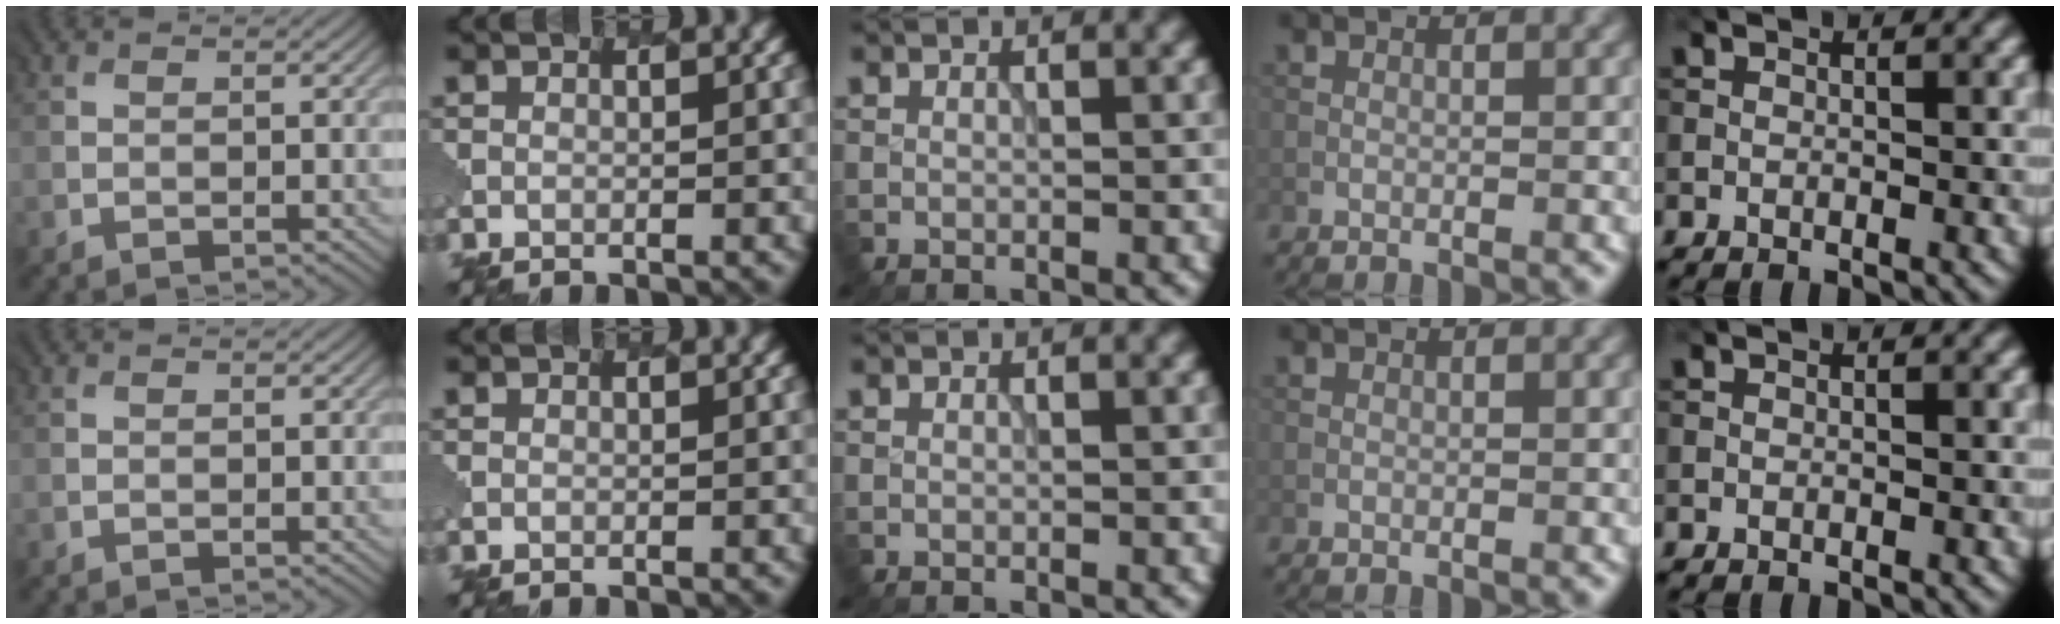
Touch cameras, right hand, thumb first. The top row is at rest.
{}